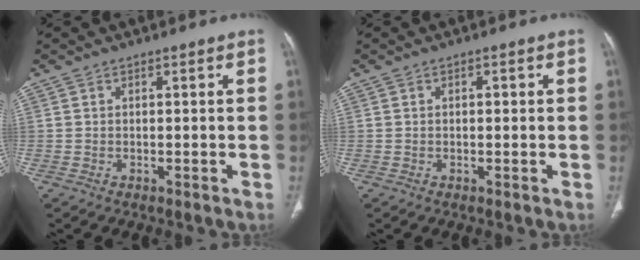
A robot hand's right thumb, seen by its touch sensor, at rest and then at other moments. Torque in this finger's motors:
{"motor_torque": [-0.24, 0.30, -0.29, 0.20, 0.06]}